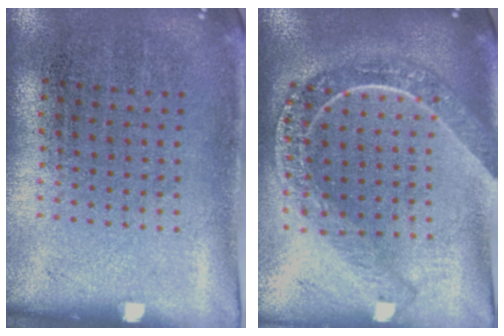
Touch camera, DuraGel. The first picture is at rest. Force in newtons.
{"total": 2.2, "press": 1.9, "slide": 1.2}